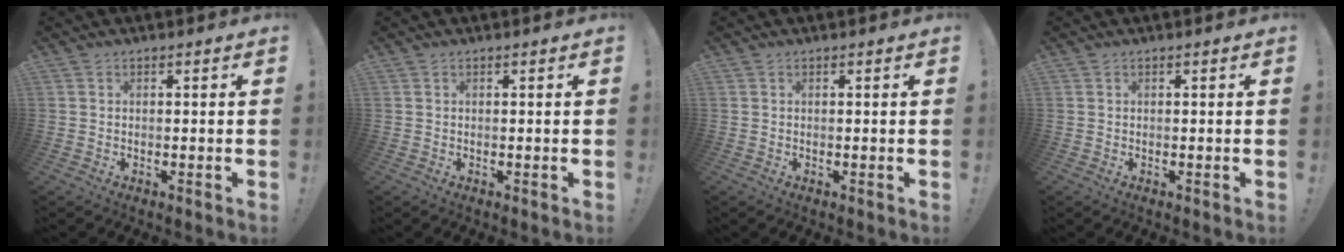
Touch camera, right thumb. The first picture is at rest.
{"total": 0.0}
{"total": 0.0}
{"total": 0.0}